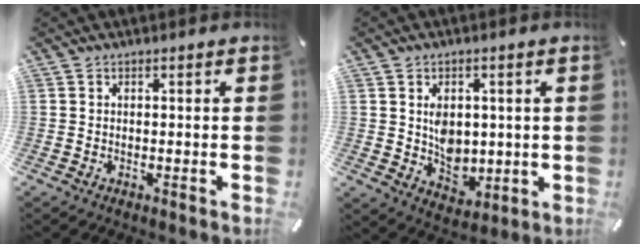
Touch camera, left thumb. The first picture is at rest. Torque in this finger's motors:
{"motor_torque": [1.02, 2.27, 0.81, -0.47, 0.35]}